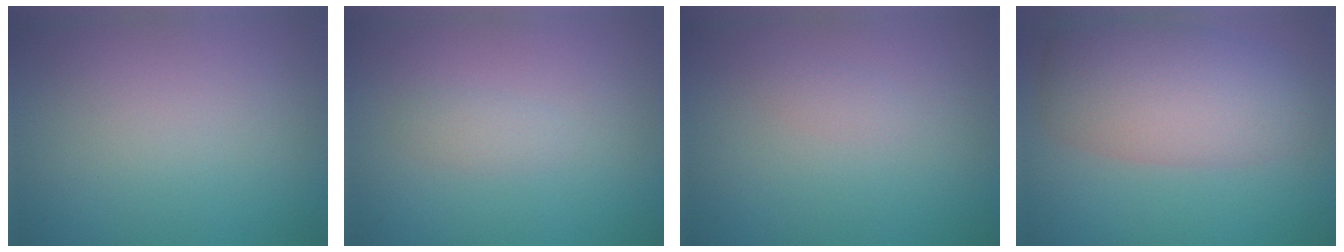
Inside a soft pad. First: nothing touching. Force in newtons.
{"total": 1.0, "press": 1.0, "slide": 0.0}
{"total": 0.6, "press": 0.6, "slide": 0.0}
{"total": 7.5, "press": 7.5, "slide": 0.2}